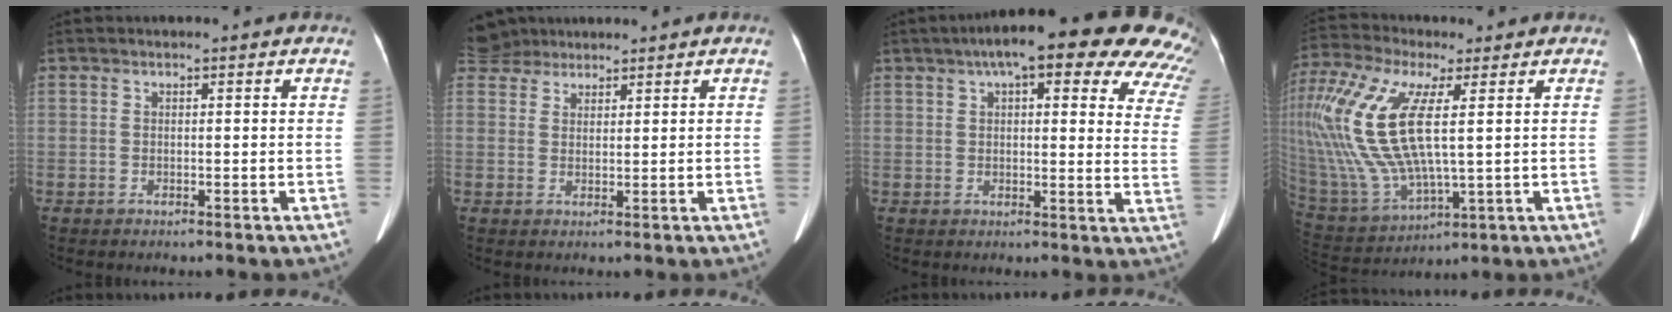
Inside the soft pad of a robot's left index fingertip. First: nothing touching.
{"total": 3.2, "force": [2.8, 1.5, -0.7], "torque": [0.008, 0.021, 0.054]}
{"total": 24.5, "force": [17.7, 5.9, 15.9], "torque": [-0.187, 0.030, 0.196]}
{"total": 18.7, "force": [3.6, 6.6, 17.1], "torque": [-0.413, 0.001, 0.076]}